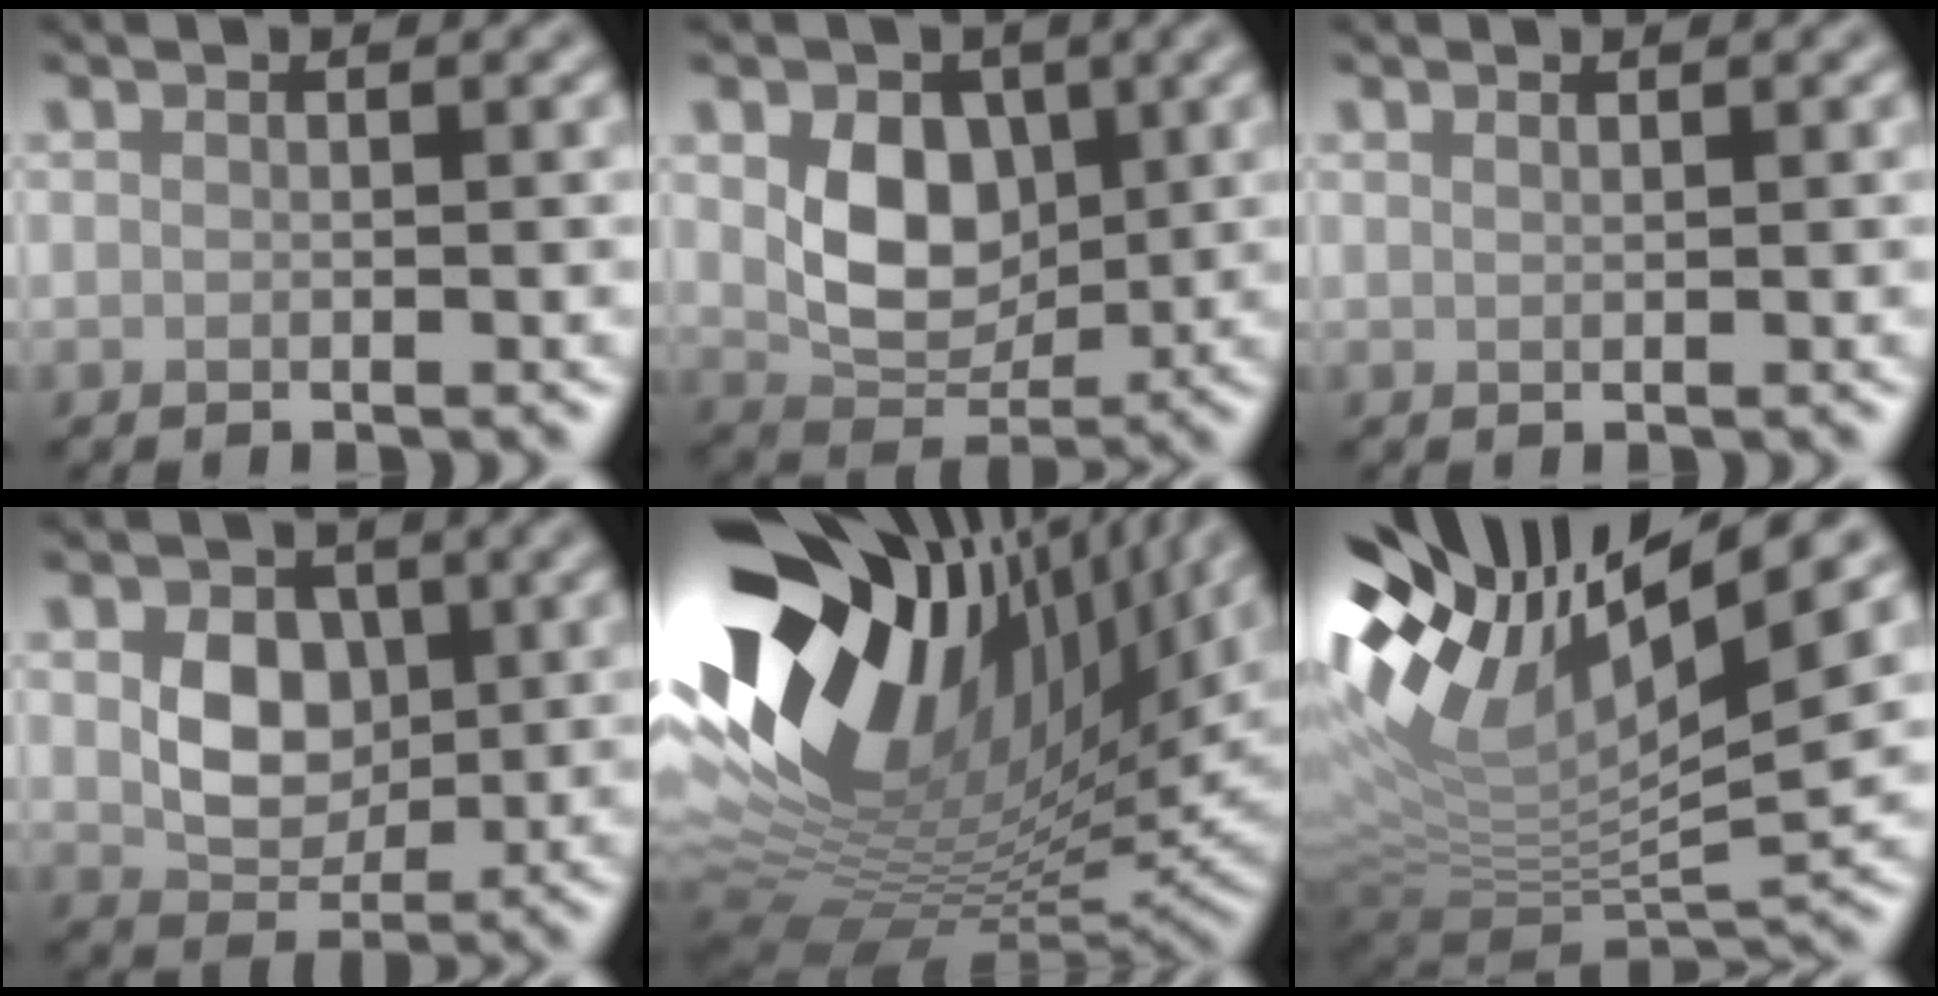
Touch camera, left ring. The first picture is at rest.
{"total": 5.6, "force": [0.3, 4.0, 3.8], "torque": [-0.072, -0.014, 0.005]}
{"total": 0.0}
{"total": 4.9, "force": [-0.1, 3.6, 3.3], "torque": [-0.063, -0.008, -0.008]}
{"total": 19.2, "force": [5.6, 9.4, 15.7], "torque": [-0.292, 0.005, 0.100]}
{"total": 13.3, "force": [4.6, 4.9, 11.5], "torque": [-0.223, 0.016, 0.077]}